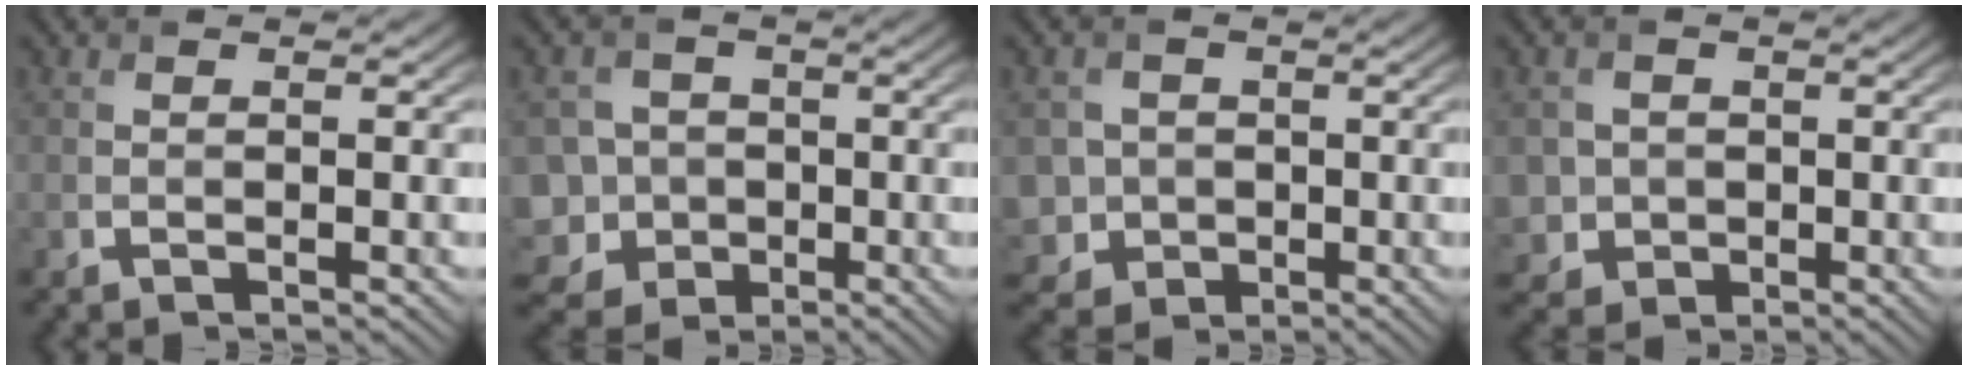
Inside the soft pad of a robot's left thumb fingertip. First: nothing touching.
{"total": 9.7, "force": [-4.0, 8.4, 2.9], "torque": [-0.086, -0.016, -0.093]}
{"total": 4.9, "force": [-0.8, 4.7, 1.1], "torque": [-0.036, -0.013, -0.031]}
{"total": 3.8, "force": [-0.2, 3.7, 0.7], "torque": [-0.031, -0.008, -0.012]}